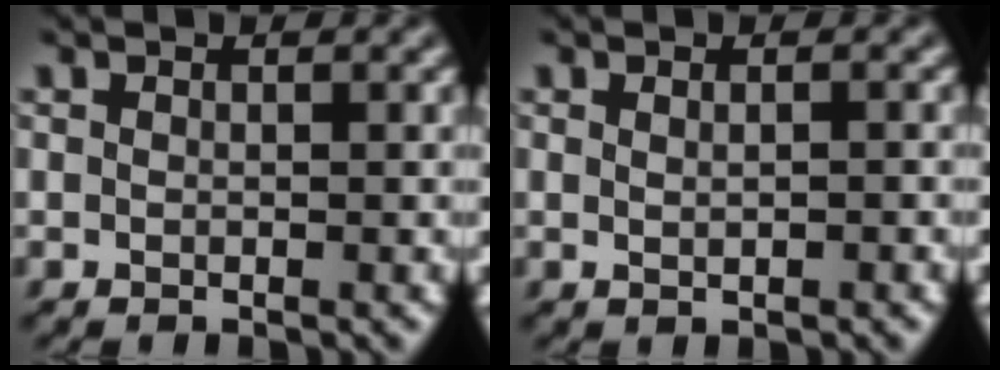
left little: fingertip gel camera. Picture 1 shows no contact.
{"total": 0.9, "force": [-0.1, 0.2, 0.8], "torque": [-0.019, 0.001, -0.001]}